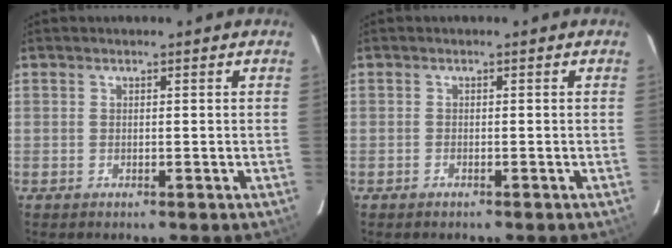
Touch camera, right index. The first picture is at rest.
{"total": 0.7, "force": [-0.6, 0.3, 0.2], "torque": [-0.005, 0.002, -0.012]}